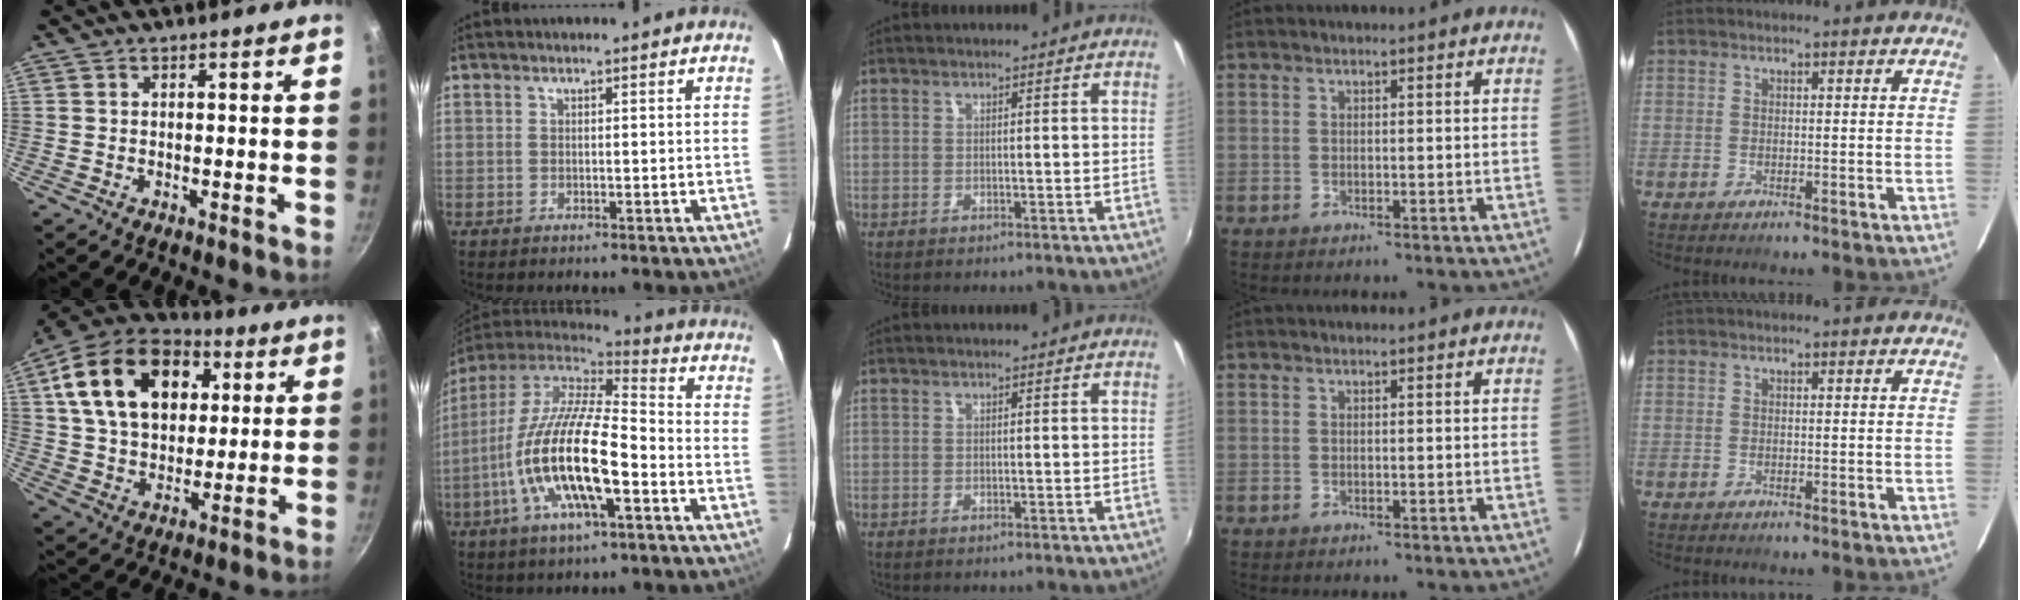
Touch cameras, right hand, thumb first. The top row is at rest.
{"thumb": {"total": 22.9, "force": [6.9, 15.5, 15.3], "torque": [-0.245, 0.002, 0.110]}, "index": {"total": 20.7, "force": [-6.8, 6.1, 18.6], "torque": [-0.354, -0.027, -0.132]}}